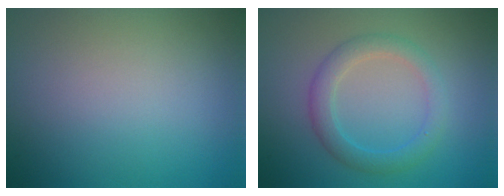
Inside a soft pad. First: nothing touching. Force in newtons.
{"total": 3.0, "press": 3.0, "slide": 0.1}